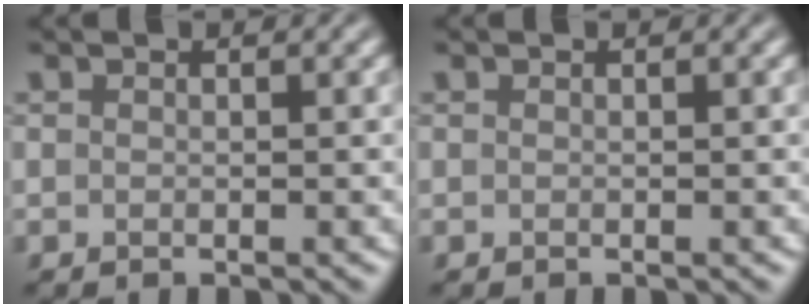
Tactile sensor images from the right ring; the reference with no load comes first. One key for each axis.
{"total": 0.0}